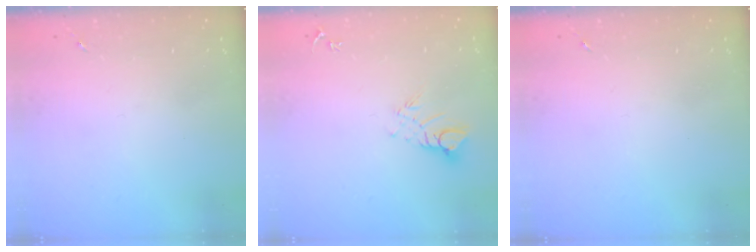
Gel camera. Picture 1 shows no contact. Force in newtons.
{"total": 6.2, "press": 6.2, "slide": 0.5}
{"total": 0.0}